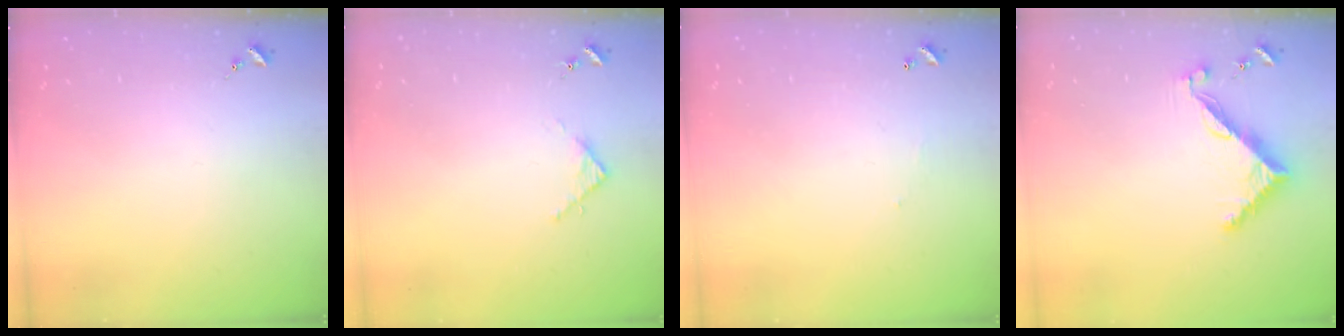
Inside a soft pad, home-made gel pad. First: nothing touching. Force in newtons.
{"total": 3.1, "press": 3.1, "slide": 0.4}
{"total": 3.7, "press": 3.7, "slide": 0.2}
{"total": 7.9, "press": 7.9, "slide": 0.1}